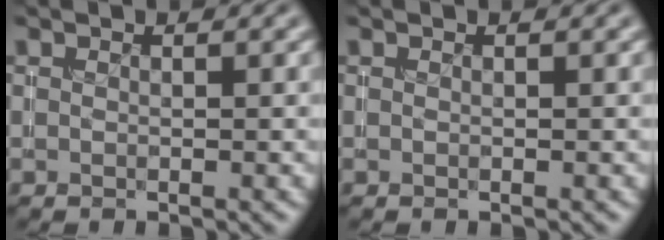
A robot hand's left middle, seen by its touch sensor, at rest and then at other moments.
{"total": 0.0}